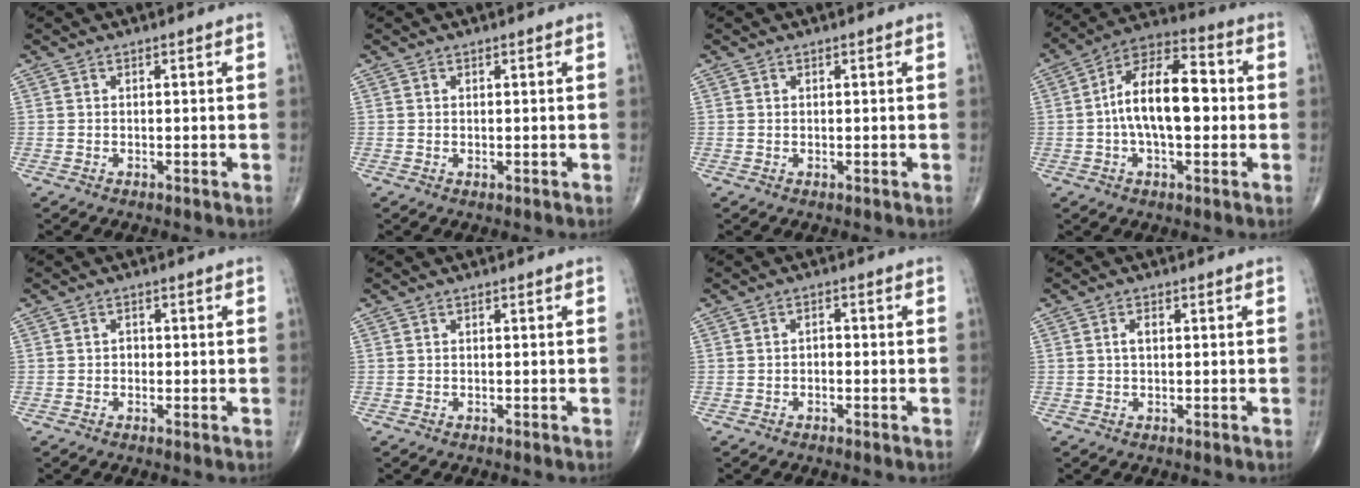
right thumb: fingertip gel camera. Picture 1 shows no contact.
{"total": 0.0}
{"total": 0.0}
{"total": 15.3, "force": [0.0, 7.5, 13.3], "torque": [-0.212, 0.034, -0.013]}
{"total": 1.3, "force": [-0.2, 1.0, 0.8], "torque": [-0.004, 0.002, -0.007]}
{"total": 0.0}
{"total": 1.4, "force": [-0.4, 0.9, 1.0], "torque": [-0.006, 0.007, -0.010]}
{"total": 1.7, "force": [0.3, 1.0, 1.4], "torque": [-0.029, 0.006, 0.004]}